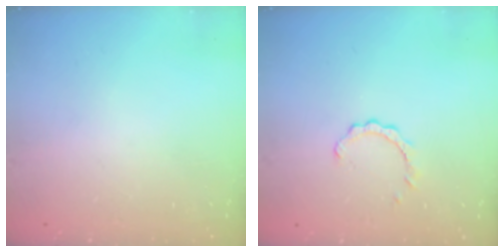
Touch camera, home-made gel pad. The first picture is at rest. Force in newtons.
{"total": 2.4, "press": 2.4, "slide": 0.3}